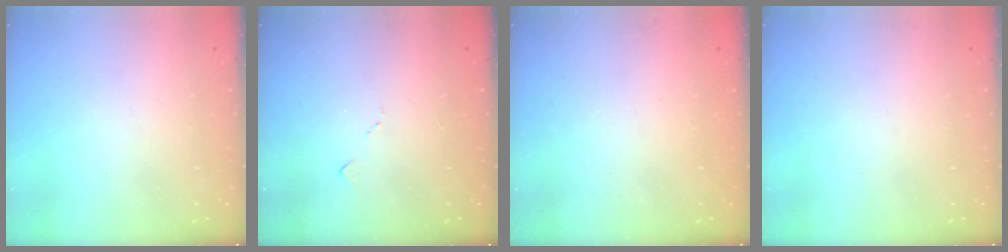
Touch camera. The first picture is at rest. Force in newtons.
{"total": 5.6, "press": 5.5, "slide": 0.8}
{"total": 0.9, "press": 0.9, "slide": 0.1}
{"total": 0.0}